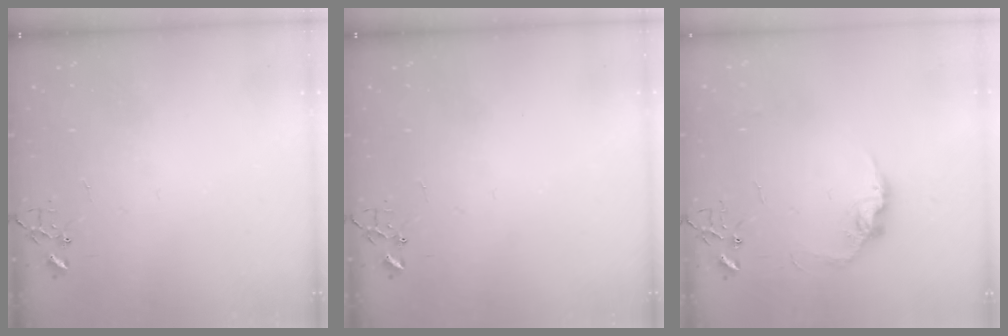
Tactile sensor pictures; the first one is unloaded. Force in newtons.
{"total": 0.0}
{"total": 10.1, "press": 10.0, "slide": 0.5}